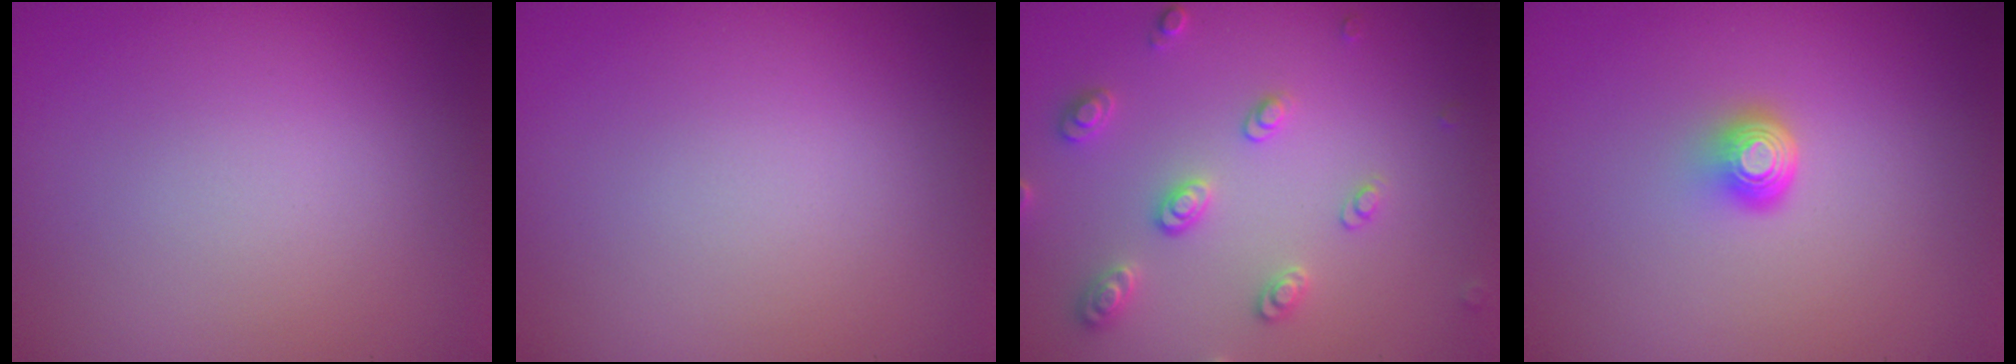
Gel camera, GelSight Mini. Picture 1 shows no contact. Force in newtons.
{"total": 0.0}
{"total": 3.0, "press": 2.9, "slide": 0.6}
{"total": 2.0, "press": 1.3, "slide": 1.6}